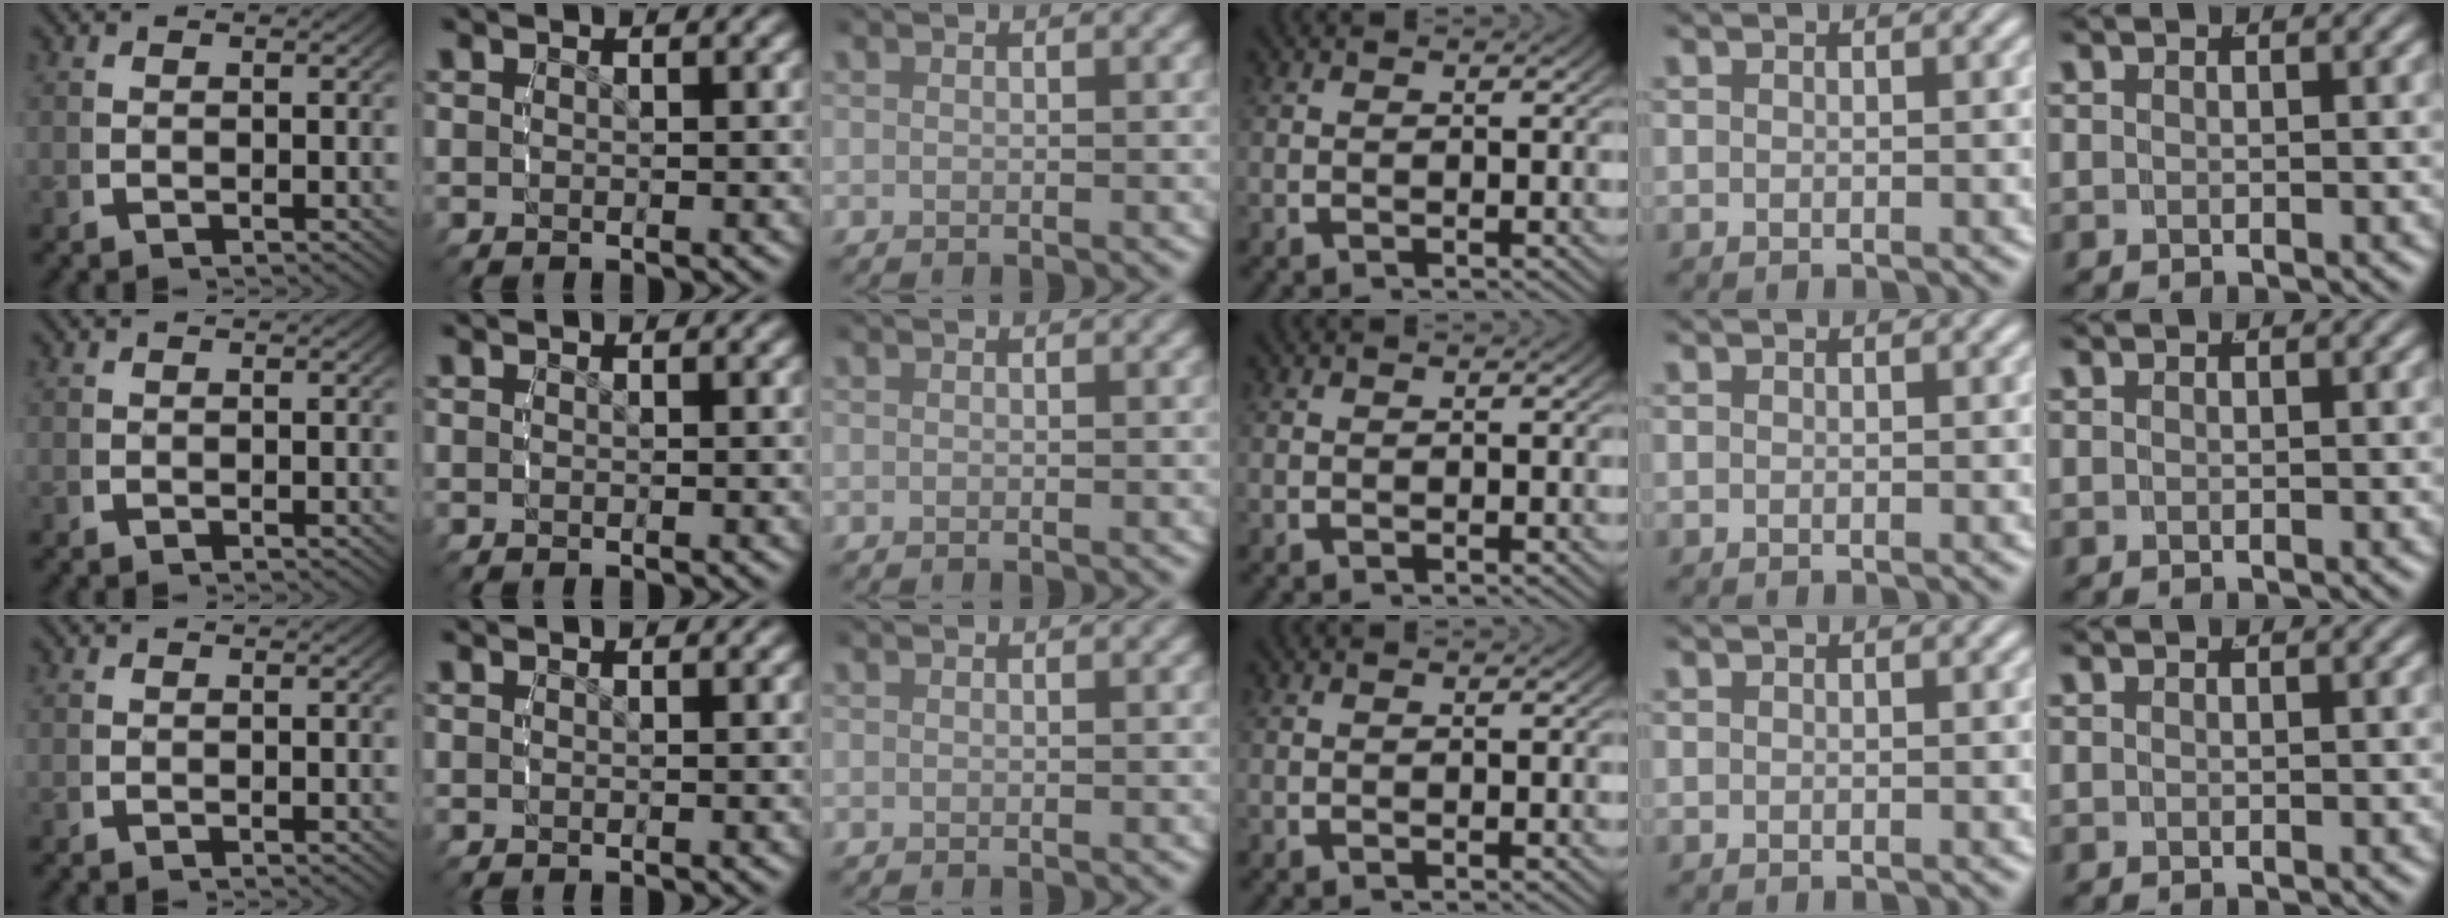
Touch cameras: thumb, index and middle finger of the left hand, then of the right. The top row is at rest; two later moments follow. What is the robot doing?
{"motion": "reach", "object": "jar lid"}